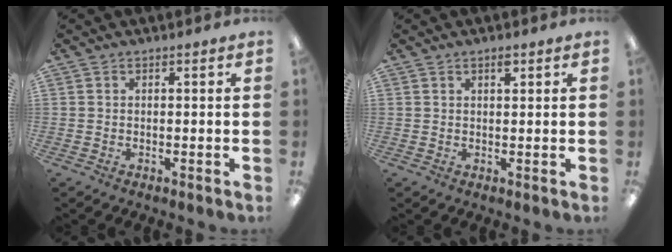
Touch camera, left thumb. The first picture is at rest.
{"total": 1.8, "force": [1.3, 0.6, 1.1], "torque": [-0.016, -0.003, 0.021]}